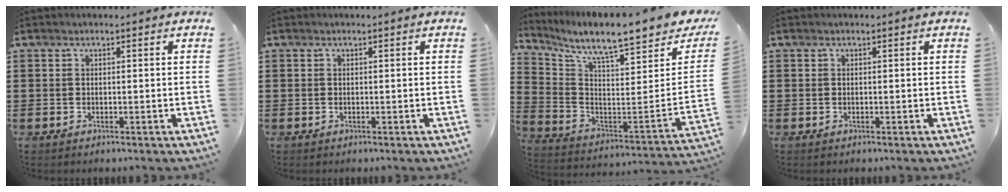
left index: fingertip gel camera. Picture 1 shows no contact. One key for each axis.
{"total": 0.0}
{"total": 8.0, "fx": 6.8, "fy": 0.3, "fz": 4.3, "tx": -0.108, "ty": -0.068, "tz": 0.108}
{"total": 0.0}